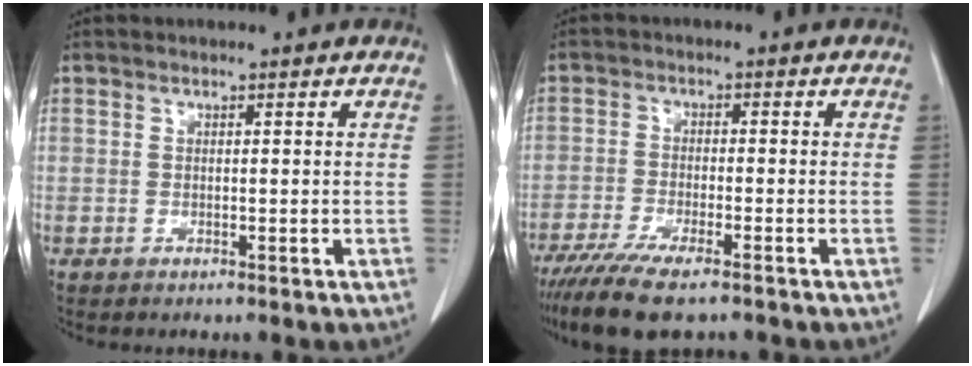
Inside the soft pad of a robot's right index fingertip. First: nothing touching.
{"total": 9.5, "force": [-7.4, 1.5, 5.8], "torque": [-0.095, -0.022, -0.121]}